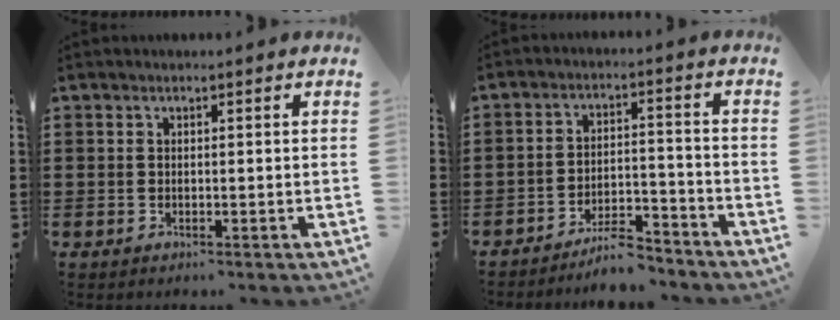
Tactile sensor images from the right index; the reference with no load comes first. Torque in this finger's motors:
{"motor_torque": [0.09, -0.10, 0.18, 0.02]}